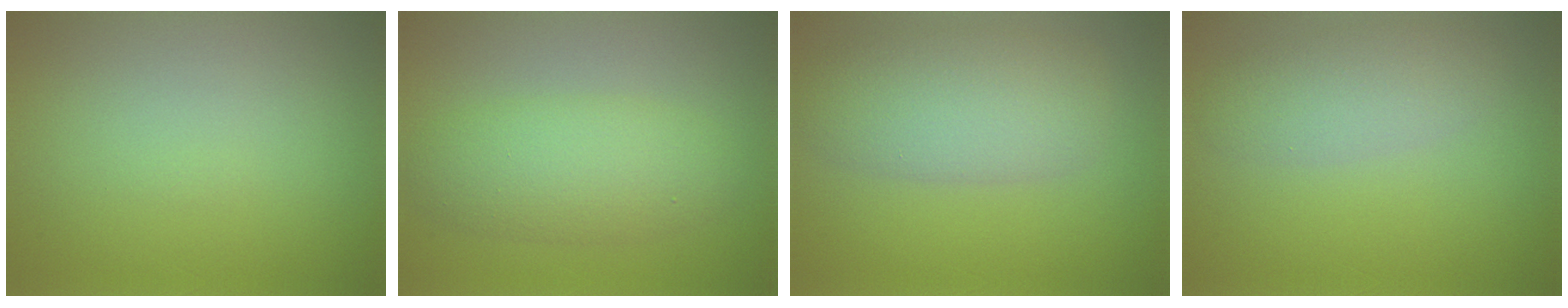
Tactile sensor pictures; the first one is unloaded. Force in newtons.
{"total": 4.3, "press": 4.3, "slide": 0.1}
{"total": 5.1, "press": 5.1, "slide": 0.6}
{"total": 2.9, "press": 2.9, "slide": 0.2}